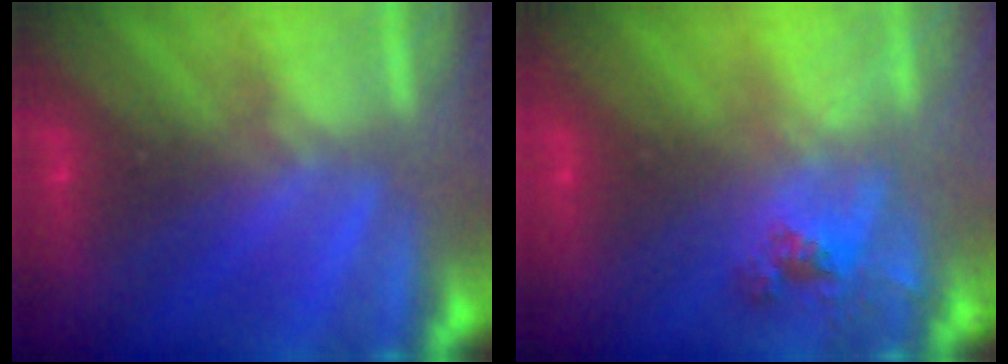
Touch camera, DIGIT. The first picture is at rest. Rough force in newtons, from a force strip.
{"total": 2.6}